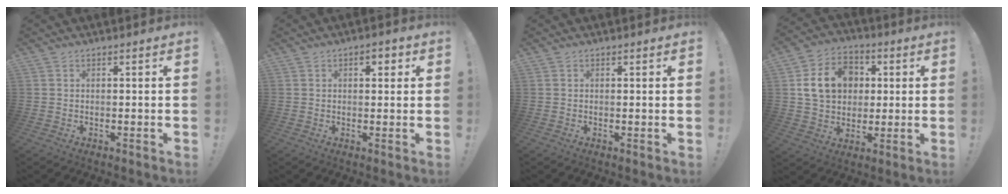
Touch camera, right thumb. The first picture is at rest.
{"total": 2.7, "force": [0.8, 1.7, 1.9], "torque": [-0.018, -0.001, 0.008]}
{"total": 0.0}
{"total": 15.5, "force": [3.4, 12.7, 8.2], "torque": [-0.123, 0.001, 0.072]}